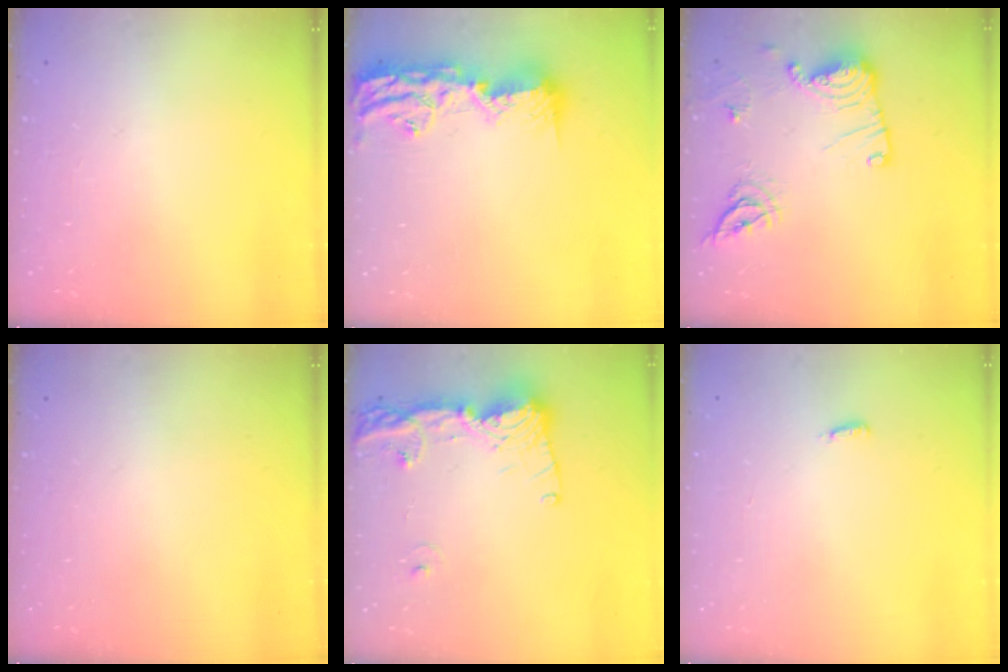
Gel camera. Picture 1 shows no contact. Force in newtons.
{"total": 16.3, "press": 15.9, "slide": 3.5}
{"total": 14.9, "press": 14.9, "slide": 0.4}
{"total": 0.0}
{"total": 15.2, "press": 15.1, "slide": 1.5}
{"total": 2.9, "press": 2.8, "slide": 0.9}